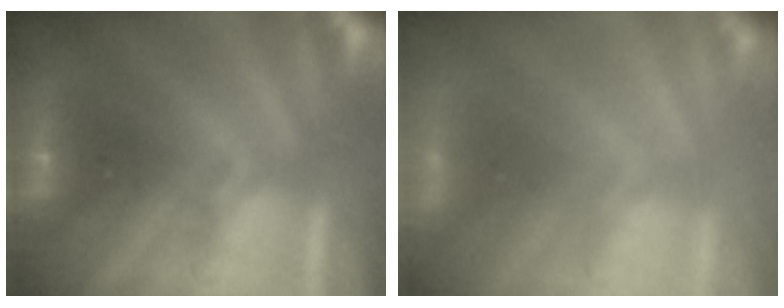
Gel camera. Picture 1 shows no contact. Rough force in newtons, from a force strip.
{"total": 9.0}